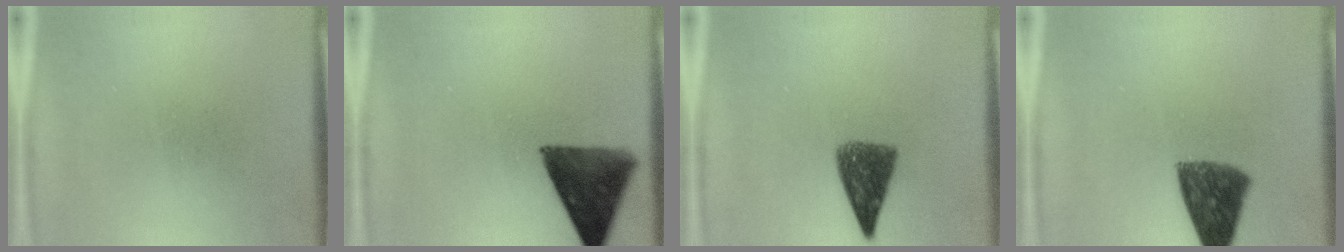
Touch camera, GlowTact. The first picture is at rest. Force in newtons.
{"total": 10.7}
{"total": 6.8}
{"total": 9.1}